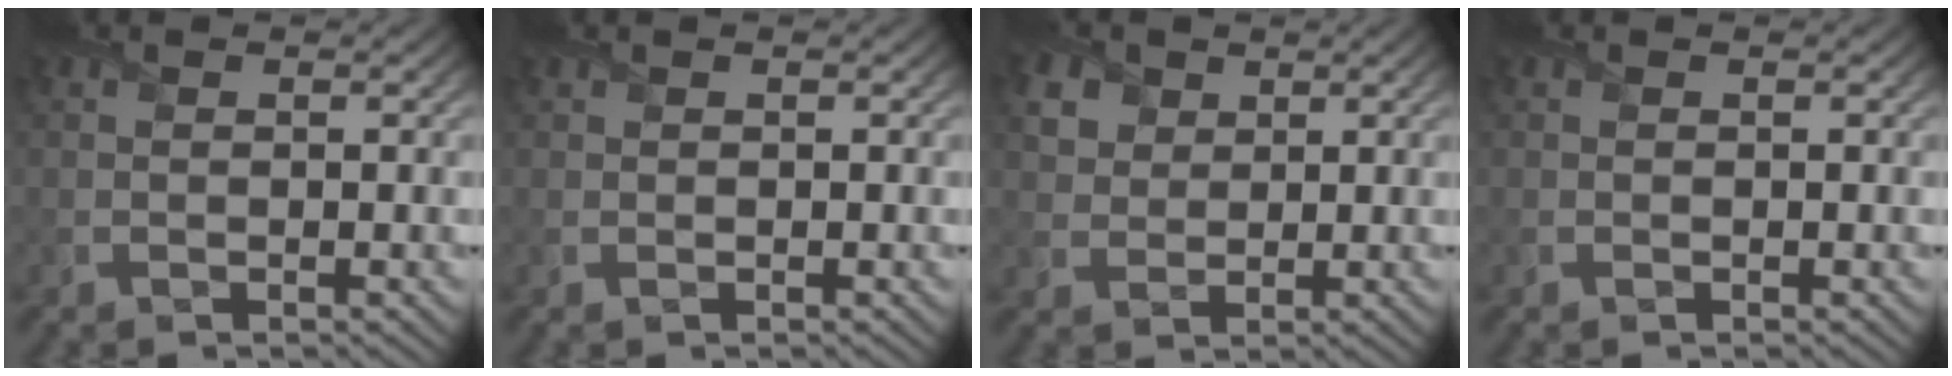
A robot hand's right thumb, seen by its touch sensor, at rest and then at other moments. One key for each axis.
{"total": 0.0}
{"total": 3.4, "fx": 1.7, "fy": 2.7, "fz": 1.3, "tx": -0.044, "ty": 0.002, "tz": 0.034}
{"total": 0.0}